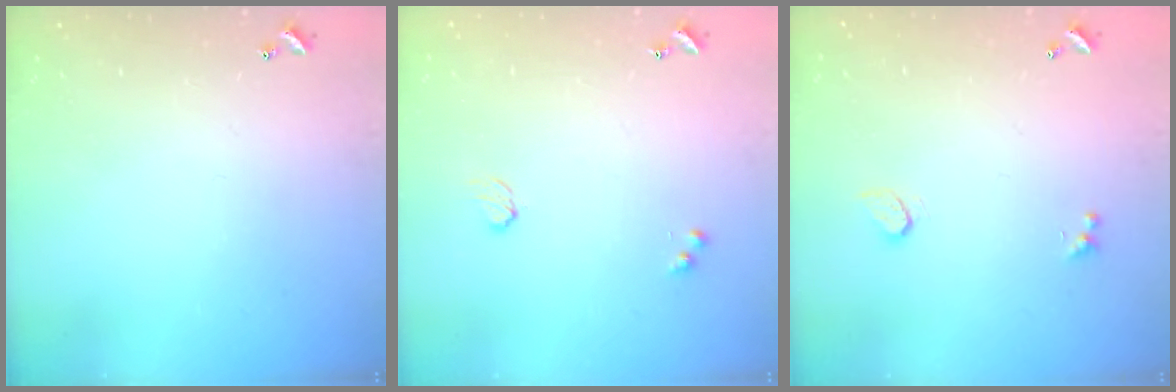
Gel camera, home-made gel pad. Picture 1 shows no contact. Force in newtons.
{"total": 2.9, "press": 2.9, "slide": 0.5}
{"total": 0.9, "press": 0.8, "slide": 0.4}